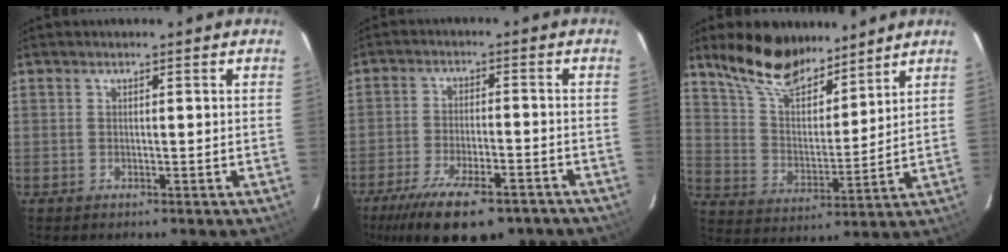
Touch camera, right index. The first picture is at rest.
{"total": 16.9, "force": [-11.9, 5.8, 10.4], "torque": [-0.210, -0.036, -0.184]}
{"total": 14.4, "force": [11.6, 5.1, 6.9], "torque": [-0.132, 0.011, 0.217]}